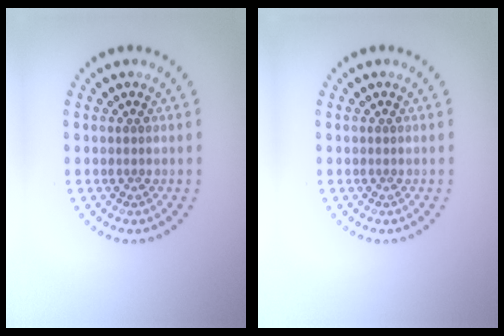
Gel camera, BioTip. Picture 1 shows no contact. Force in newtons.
{"total": 0.0}